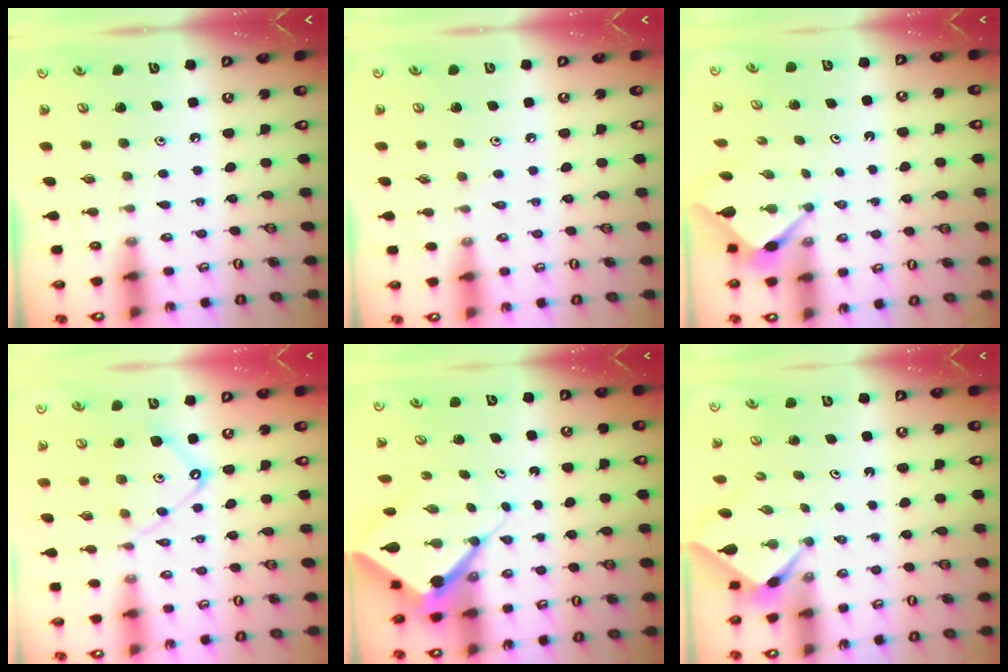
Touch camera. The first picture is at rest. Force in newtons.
{"total": 2.1, "press": 2.1, "slide": 0.4}
{"total": 2.9, "press": 2.9, "slide": 0.3}
{"total": 10.2, "press": 10.2, "slide": 0.9}
{"total": 7.9, "press": 7.9, "slide": 0.7}
{"total": 2.2, "press": 2.2, "slide": 0.2}